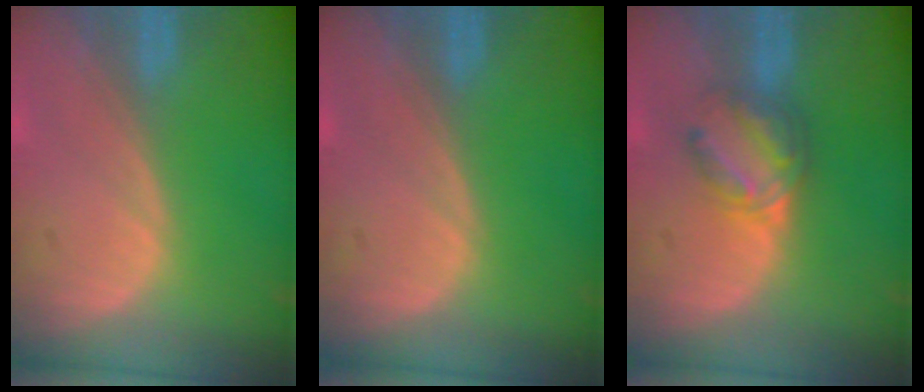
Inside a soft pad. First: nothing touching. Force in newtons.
{"total": 0.0}
{"total": 6.1, "press": 5.3, "slide": 3.1}